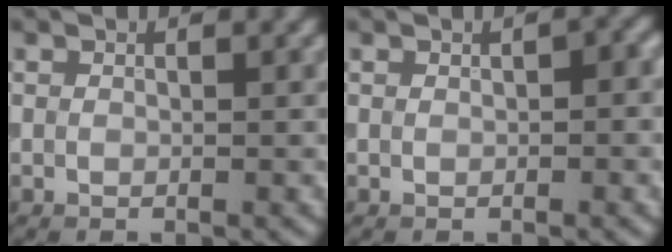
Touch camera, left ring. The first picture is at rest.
{"total": 1.5, "force": [0.2, 0.5, 1.4], "torque": [-0.016, 0.004, 0.005]}